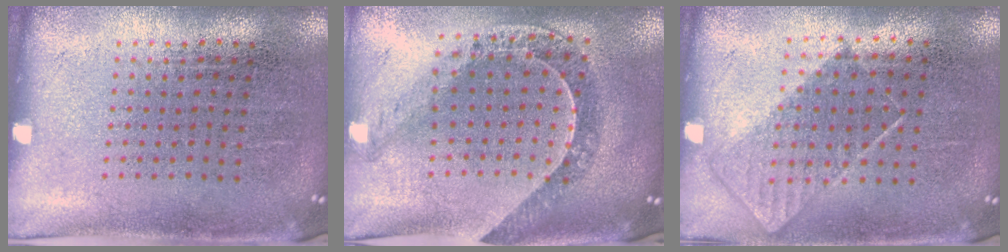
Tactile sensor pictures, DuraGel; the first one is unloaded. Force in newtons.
{"total": 1.2, "press": 1.2, "slide": 0.3}
{"total": 0.8, "press": 0.6, "slide": 0.5}